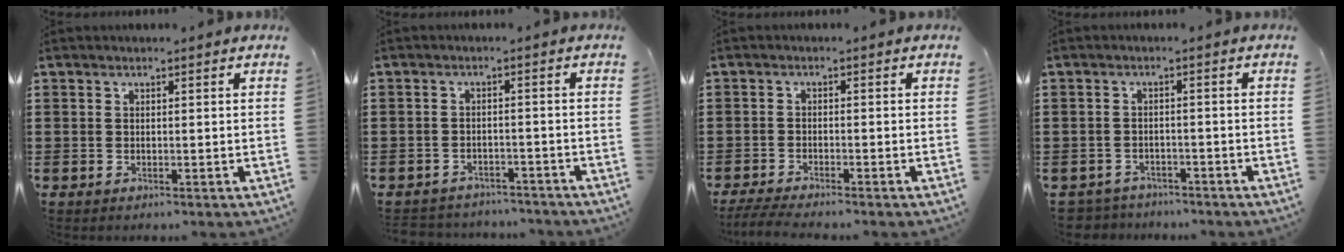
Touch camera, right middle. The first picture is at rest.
{"total": 2.5, "force": [-2.5, 0.4, -0.2], "torque": [-0.005, 0.000, -0.055]}
{"total": 2.6, "force": [-2.4, 0.0, 1.0], "torque": [-0.030, -0.006, -0.052]}
{"total": 2.5, "force": [-2.5, 0.4, -0.3], "torque": [-0.003, 0.000, -0.057]}